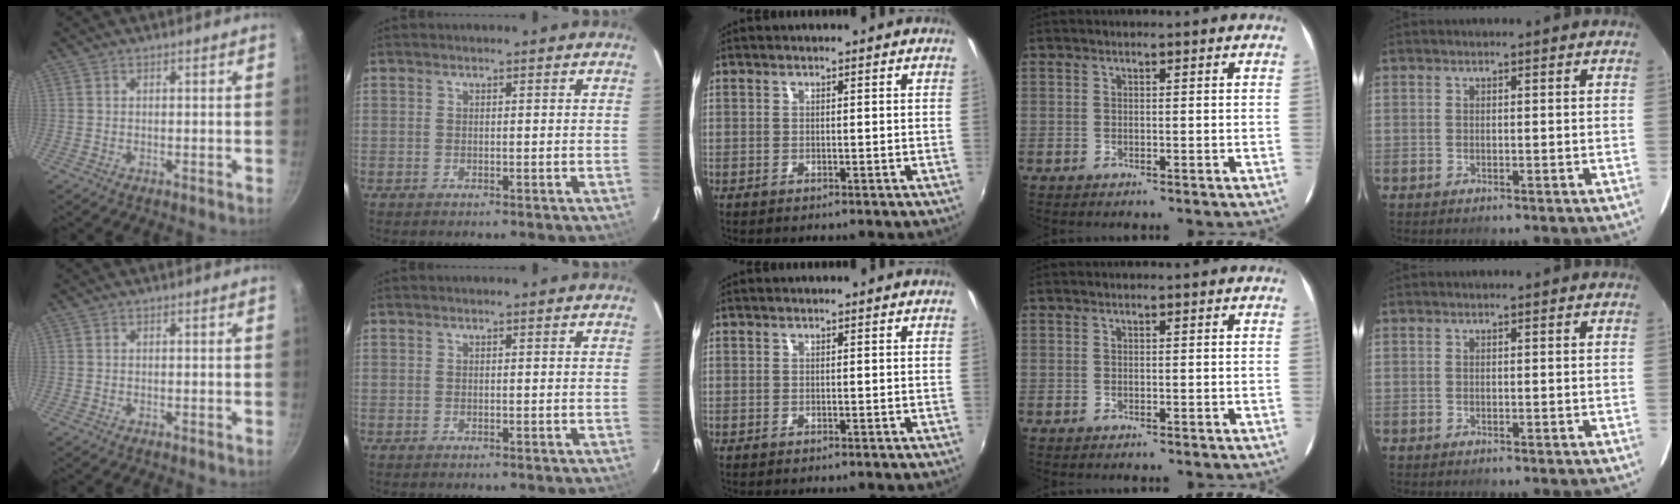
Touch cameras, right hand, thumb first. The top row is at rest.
{}